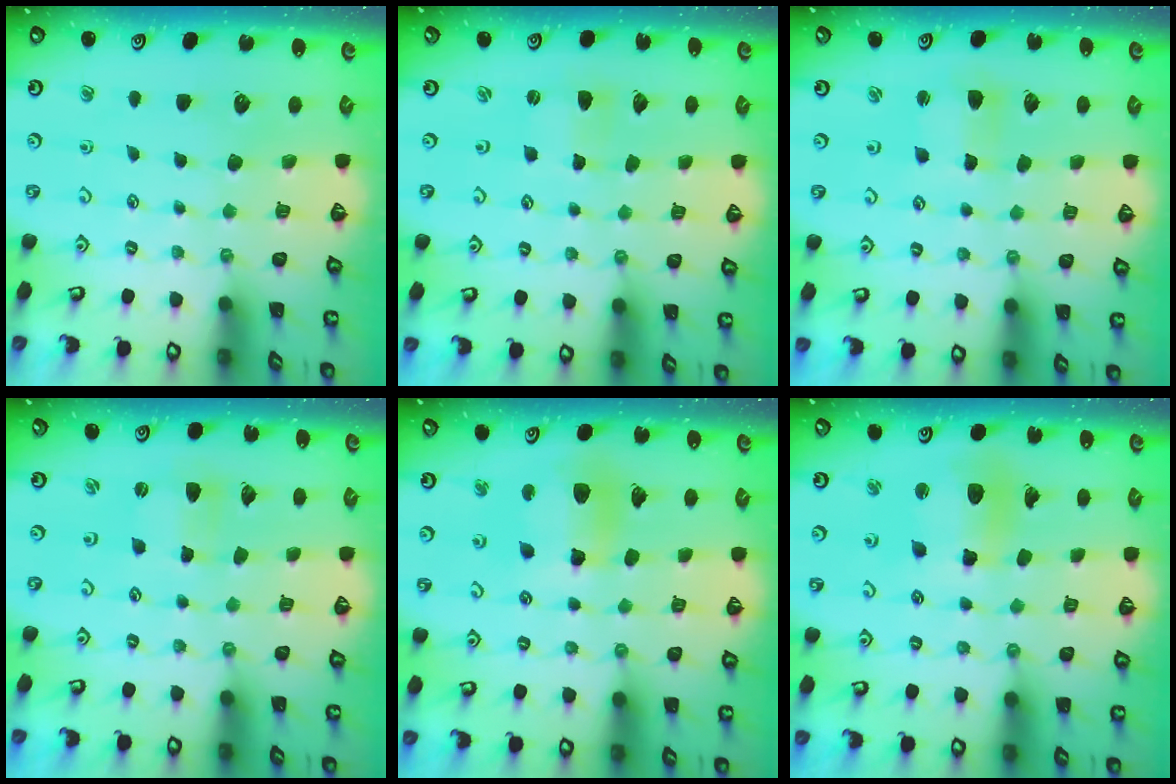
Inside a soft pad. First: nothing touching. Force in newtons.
{"total": 0.0}
{"total": 2.7, "press": 2.7, "slide": 0.3}
{"total": 0.0}
{"total": 11.1, "press": 10.9, "slide": 2.3}
{"total": 11.3, "press": 11.1, "slide": 2.2}